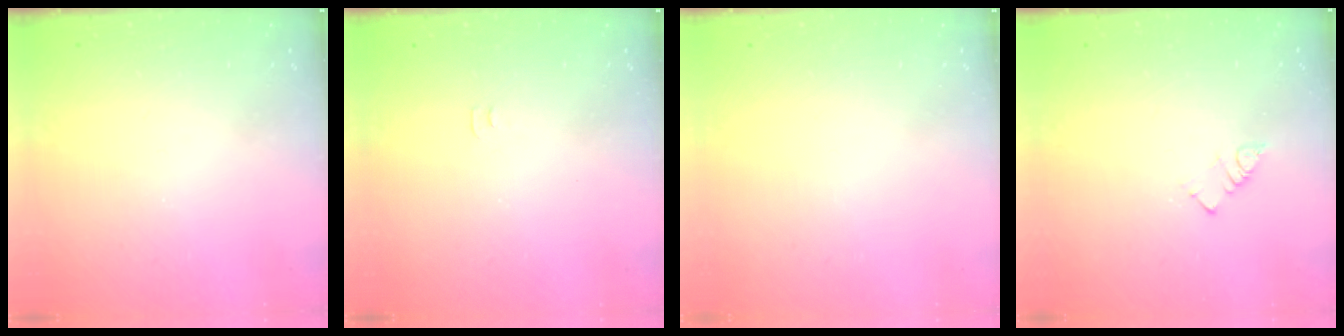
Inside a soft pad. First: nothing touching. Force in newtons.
{"total": 3.0, "press": 3.0, "slide": 0.3}
{"total": 1.7, "press": 1.6, "slide": 0.1}
{"total": 2.7, "press": 2.7, "slide": 0.4}